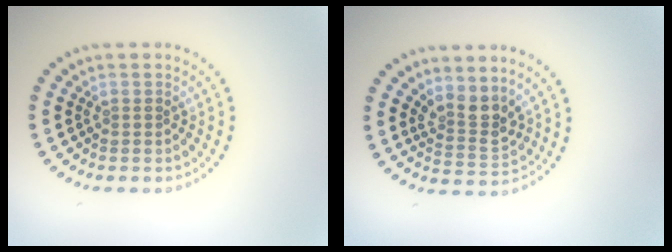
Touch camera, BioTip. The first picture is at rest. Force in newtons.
{"total": 2.7, "press": 2.1, "slide": 1.7}